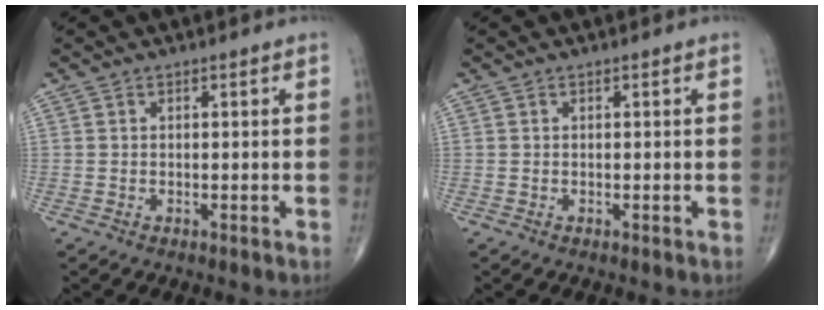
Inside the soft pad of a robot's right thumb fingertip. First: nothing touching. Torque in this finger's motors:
{"motor_torque": [0.00, 0.00, -0.01, 0.01, 0.00]}